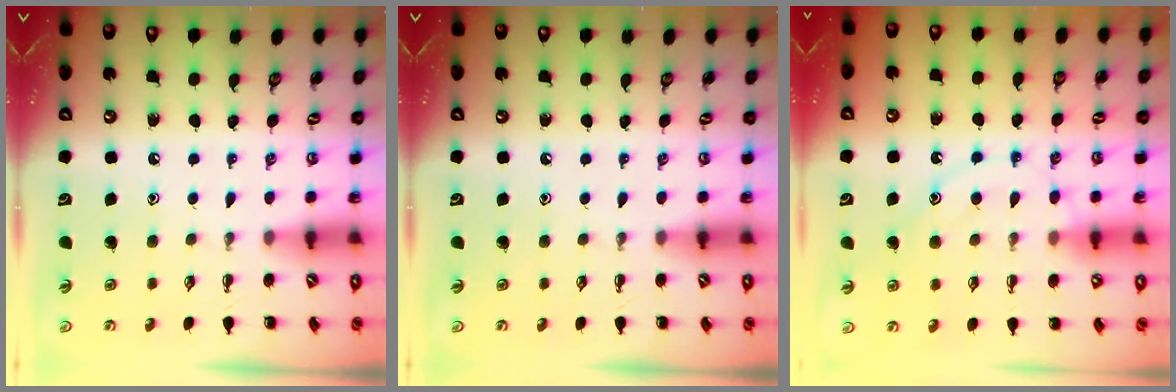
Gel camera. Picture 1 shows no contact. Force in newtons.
{"total": 0.0}
{"total": 11.6, "press": 11.6, "slide": 0.8}